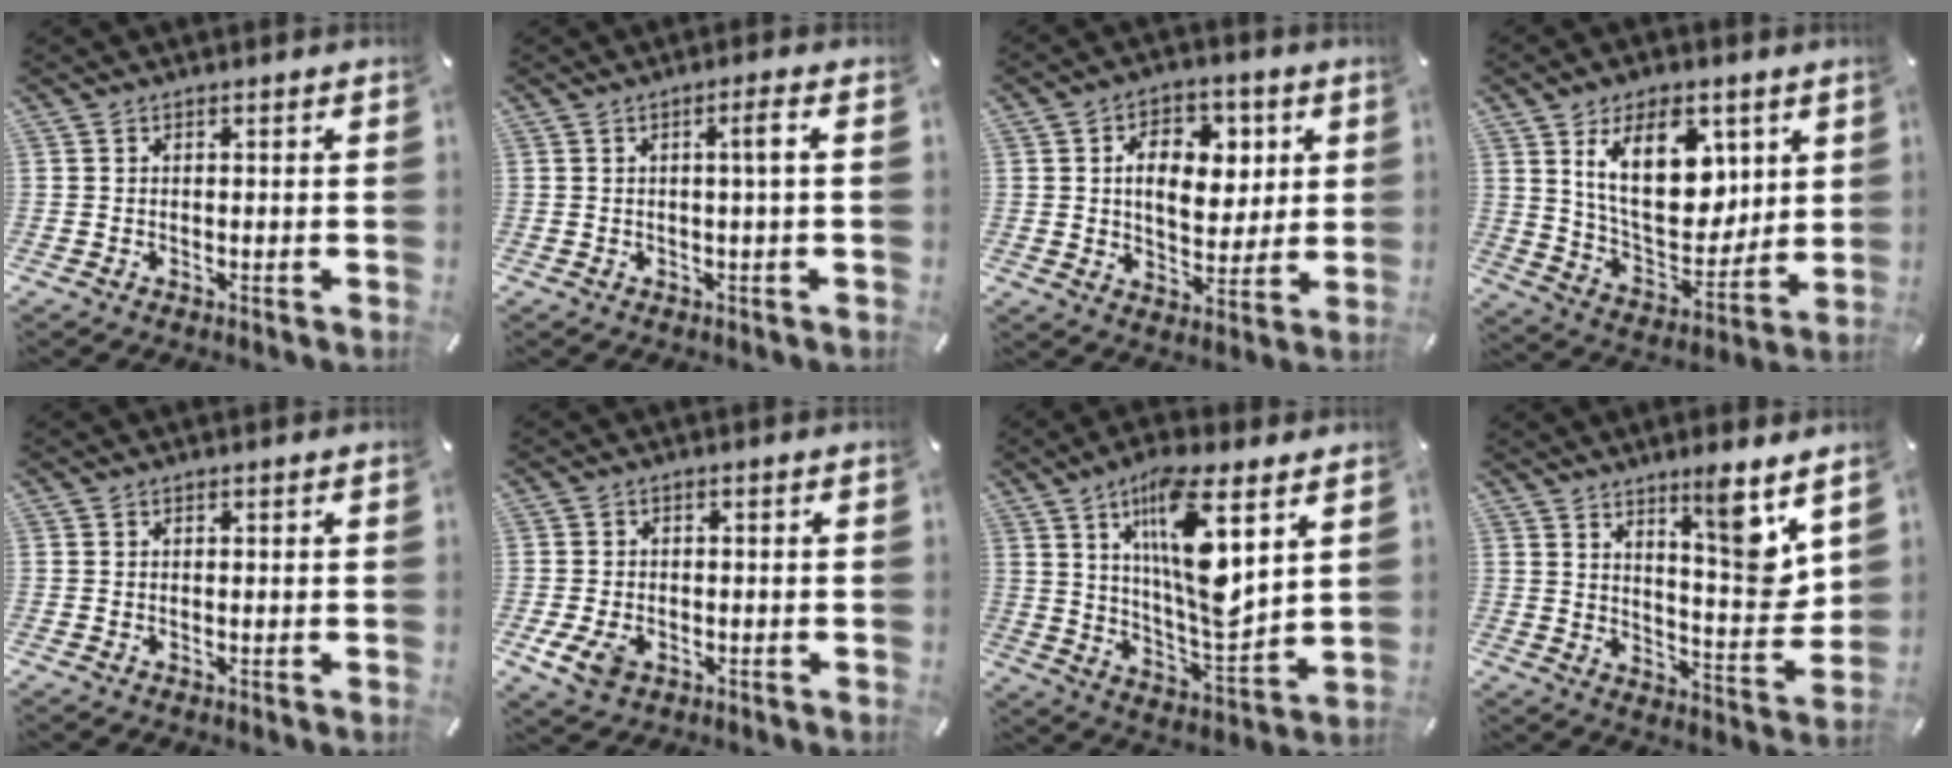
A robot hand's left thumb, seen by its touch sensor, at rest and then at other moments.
{"total": 3.7, "force": [0.5, 0.1, 3.7], "torque": [-0.062, -0.002, 0.003]}
{"total": 11.9, "force": [3.1, 8.4, 7.9], "torque": [-0.107, -0.002, 0.052]}
{"total": 18.8, "force": [7.8, 10.9, 13.2], "torque": [-0.237, -0.030, 0.131]}
{"total": 0.0}
{"total": 5.1, "force": [-1.7, 3.7, 3.1], "torque": [-0.069, -0.001, -0.036]}
{"total": 17.3, "force": [7.9, 4.6, 14.7], "torque": [-0.288, -0.039, 0.121]}
{"total": 11.7, "force": [7.2, 2.3, 9.0], "torque": [-0.112, -0.066, 0.113]}